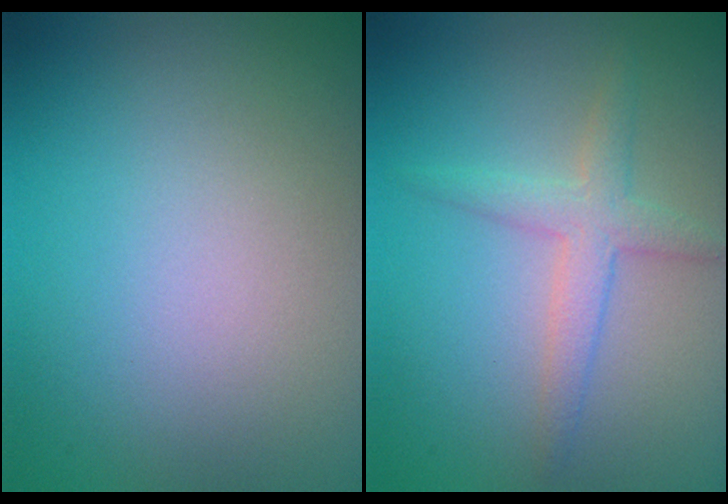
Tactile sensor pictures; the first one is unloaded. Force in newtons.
{"total": 2.5, "press": 2.5, "slide": 0.0}